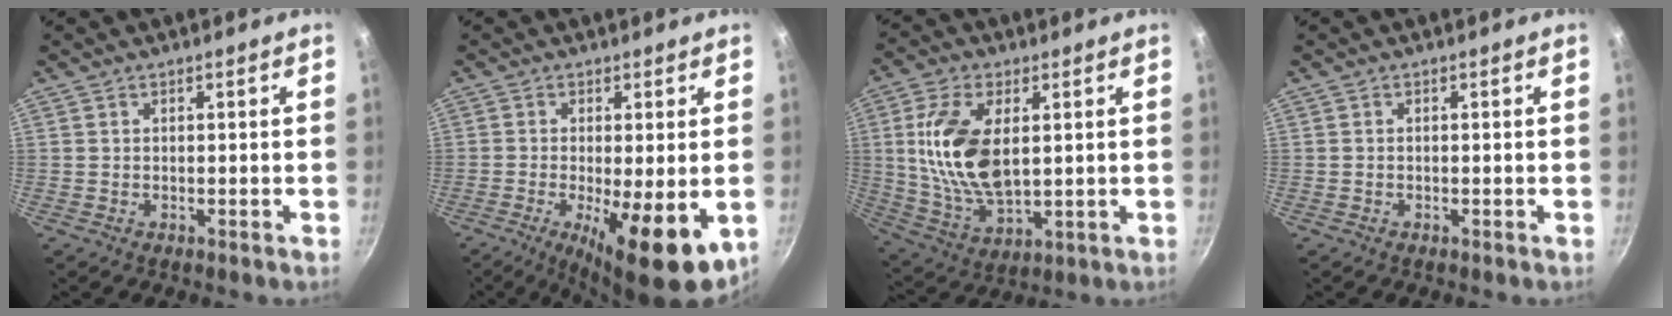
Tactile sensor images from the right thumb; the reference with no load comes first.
{"total": 14.6, "force": [-4.5, 4.4, 13.2], "torque": [-0.175, -0.022, -0.054]}
{"total": 15.9, "force": [2.5, 8.2, 13.4], "torque": [-0.266, -0.014, 0.057]}
{"total": 0.0}